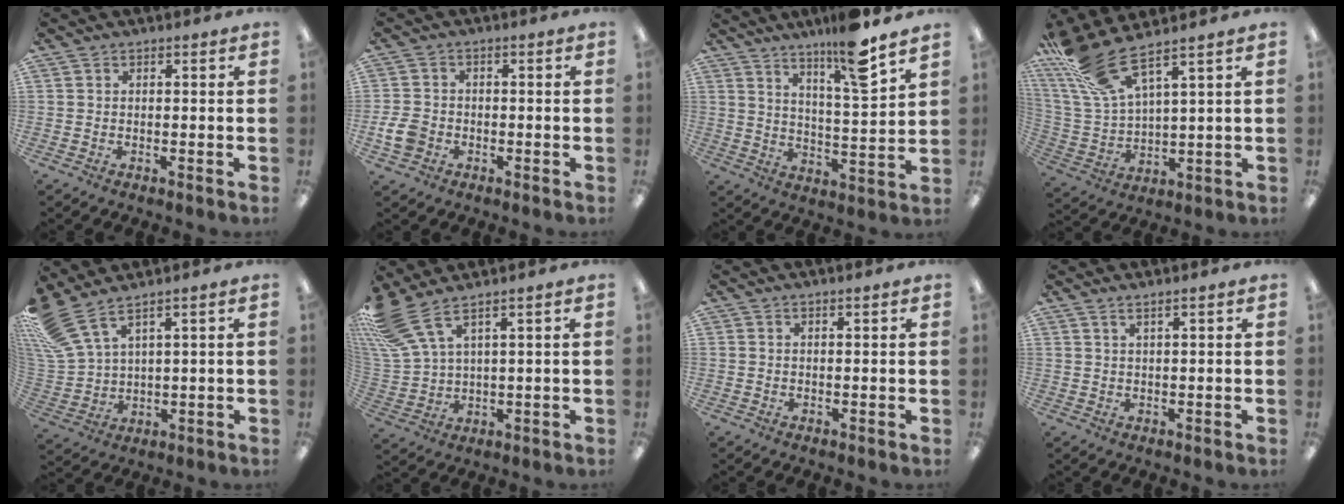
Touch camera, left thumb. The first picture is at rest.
{"total": 5.1, "force": [-1.5, 4.2, 2.5], "torque": [-0.060, 0.006, -0.028]}
{"total": 12.4, "force": [9.4, 1.0, 8.0], "torque": [-0.132, -0.055, 0.152]}
{"total": 14.5, "force": [10.7, 3.8, 9.1], "torque": [-0.208, -0.049, 0.193]}
{"total": 11.1, "force": [7.5, 4.2, 7.0], "torque": [-0.161, -0.030, 0.148]}
{"total": 11.4, "force": [7.3, 4.2, 7.7], "torque": [-0.173, -0.029, 0.141]}
{"total": 0.7, "force": [0.5, 0.0, 0.4], "torque": [-0.009, 0.000, 0.009]}
{"total": 1.6, "force": [1.3, -0.1, 1.0], "torque": [-0.021, -0.002, 0.023]}